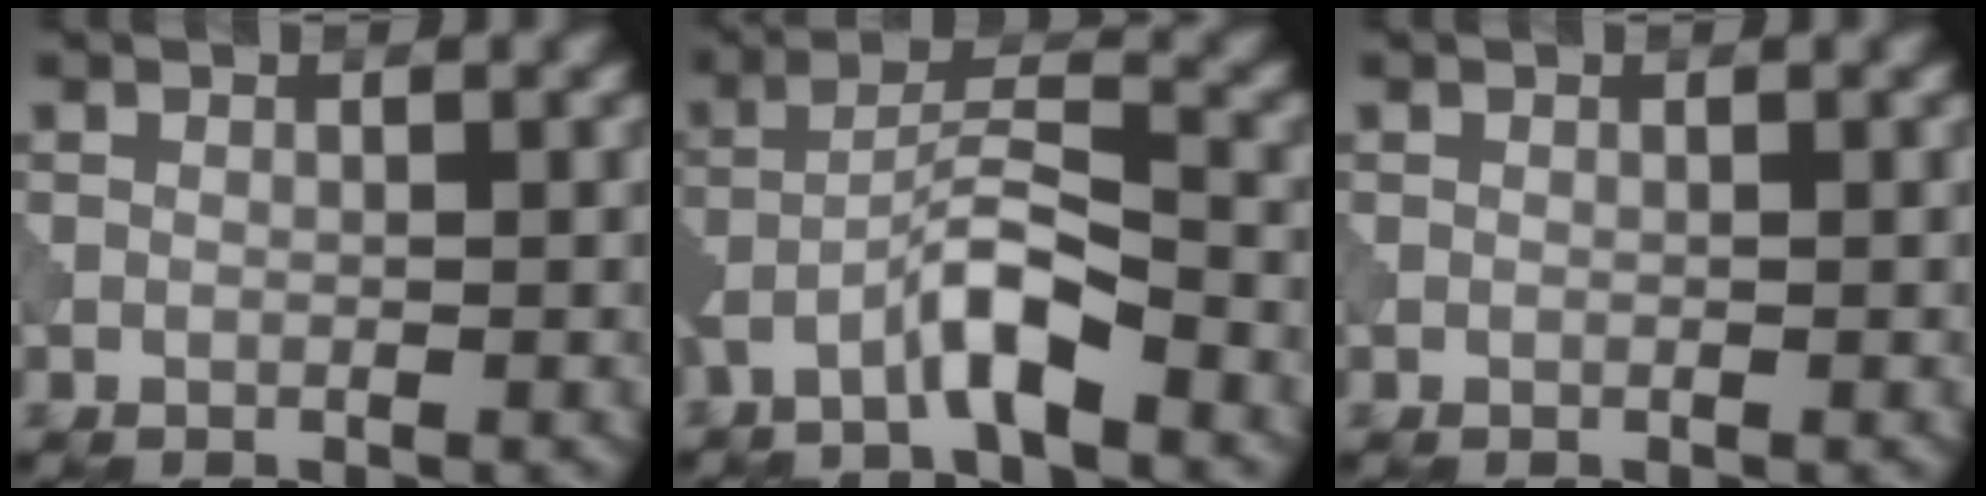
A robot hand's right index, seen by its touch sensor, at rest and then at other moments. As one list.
[{"total": 5.2, "force": [-3.1, 0.9, 4.1], "torque": [-0.073, 0.015, -0.065]}, {"total": 0.0}]